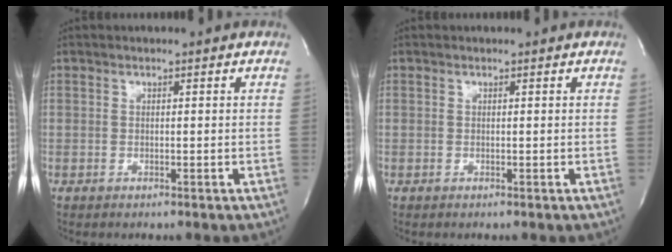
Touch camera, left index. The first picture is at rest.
{"total": 0.0}